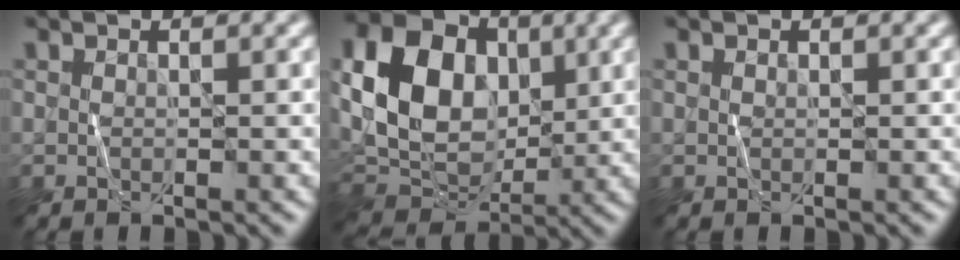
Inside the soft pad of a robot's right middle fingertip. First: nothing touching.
{"total": 11.7, "force": [1.6, 8.6, 7.8], "torque": [-0.163, 0.003, 0.027]}
{"total": 0.0}